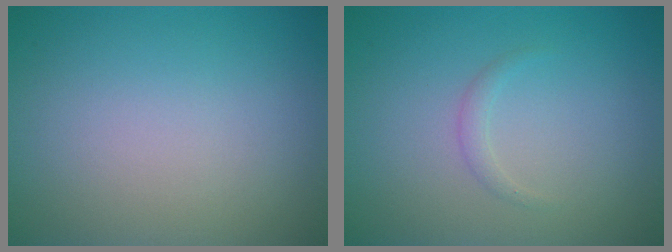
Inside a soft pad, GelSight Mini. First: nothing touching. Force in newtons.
{"total": 0.8, "press": 0.8, "slide": 0.1}